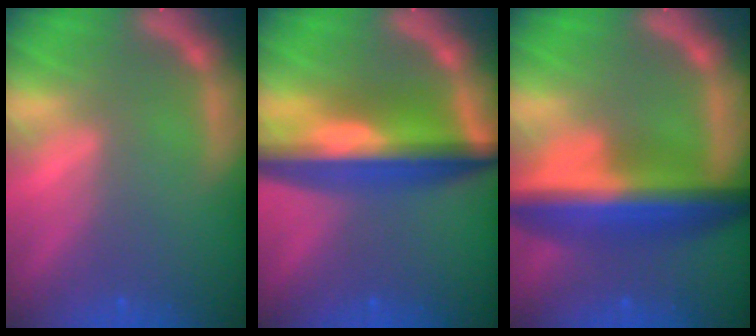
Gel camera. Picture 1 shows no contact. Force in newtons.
{"total": 10.0}
{"total": 10.0}